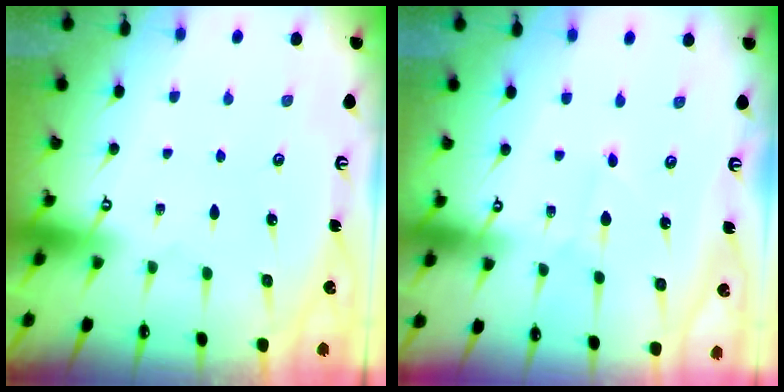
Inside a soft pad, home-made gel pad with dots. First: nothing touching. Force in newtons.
{"total": 1.3, "press": 1.3, "slide": 0.1}